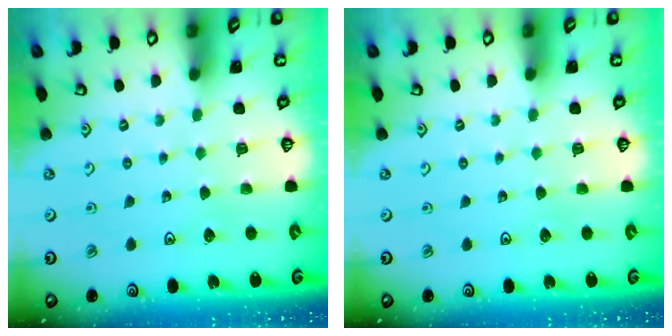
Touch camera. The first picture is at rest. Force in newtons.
{"total": 0.0}